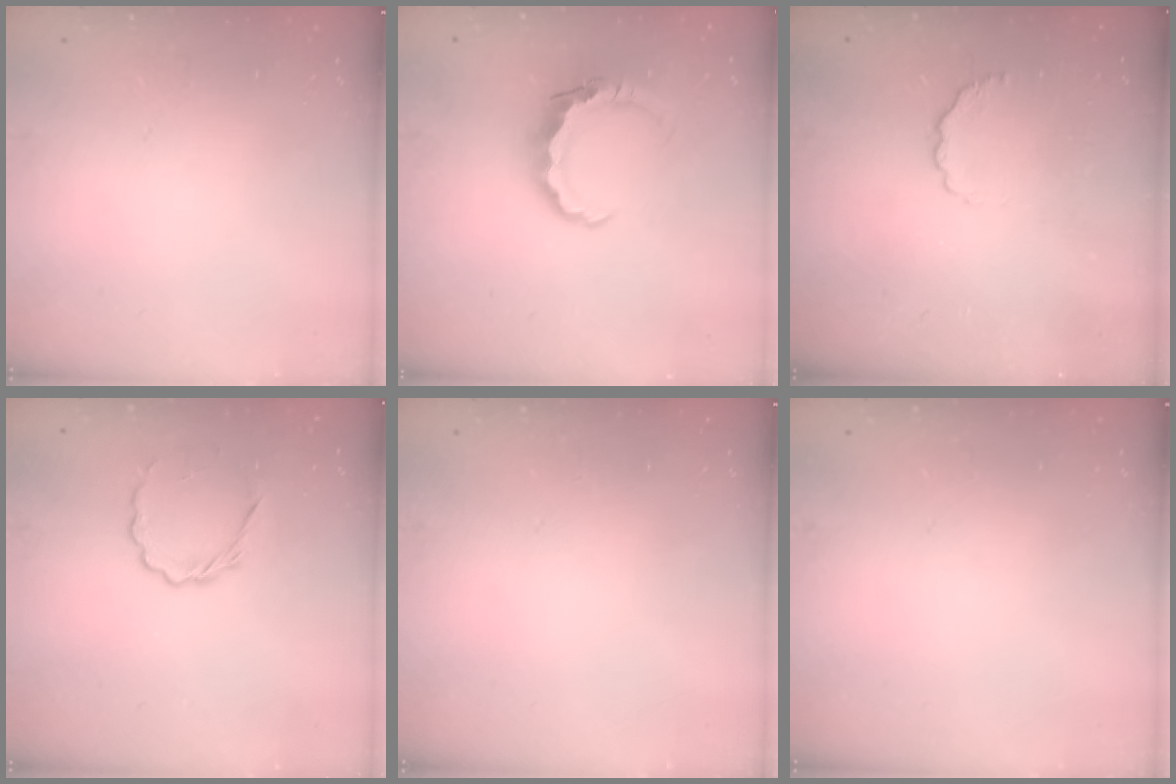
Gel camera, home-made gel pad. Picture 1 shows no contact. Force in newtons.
{"total": 7.8, "press": 7.7, "slide": 1.4}
{"total": 4.7, "press": 4.4, "slide": 1.4}
{"total": 4.2, "press": 4.0, "slide": 1.3}
{"total": 0.0}
{"total": 0.0}